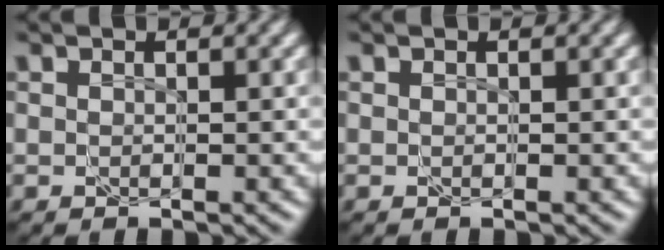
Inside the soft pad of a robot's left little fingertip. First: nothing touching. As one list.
[{"total": 0.0}]